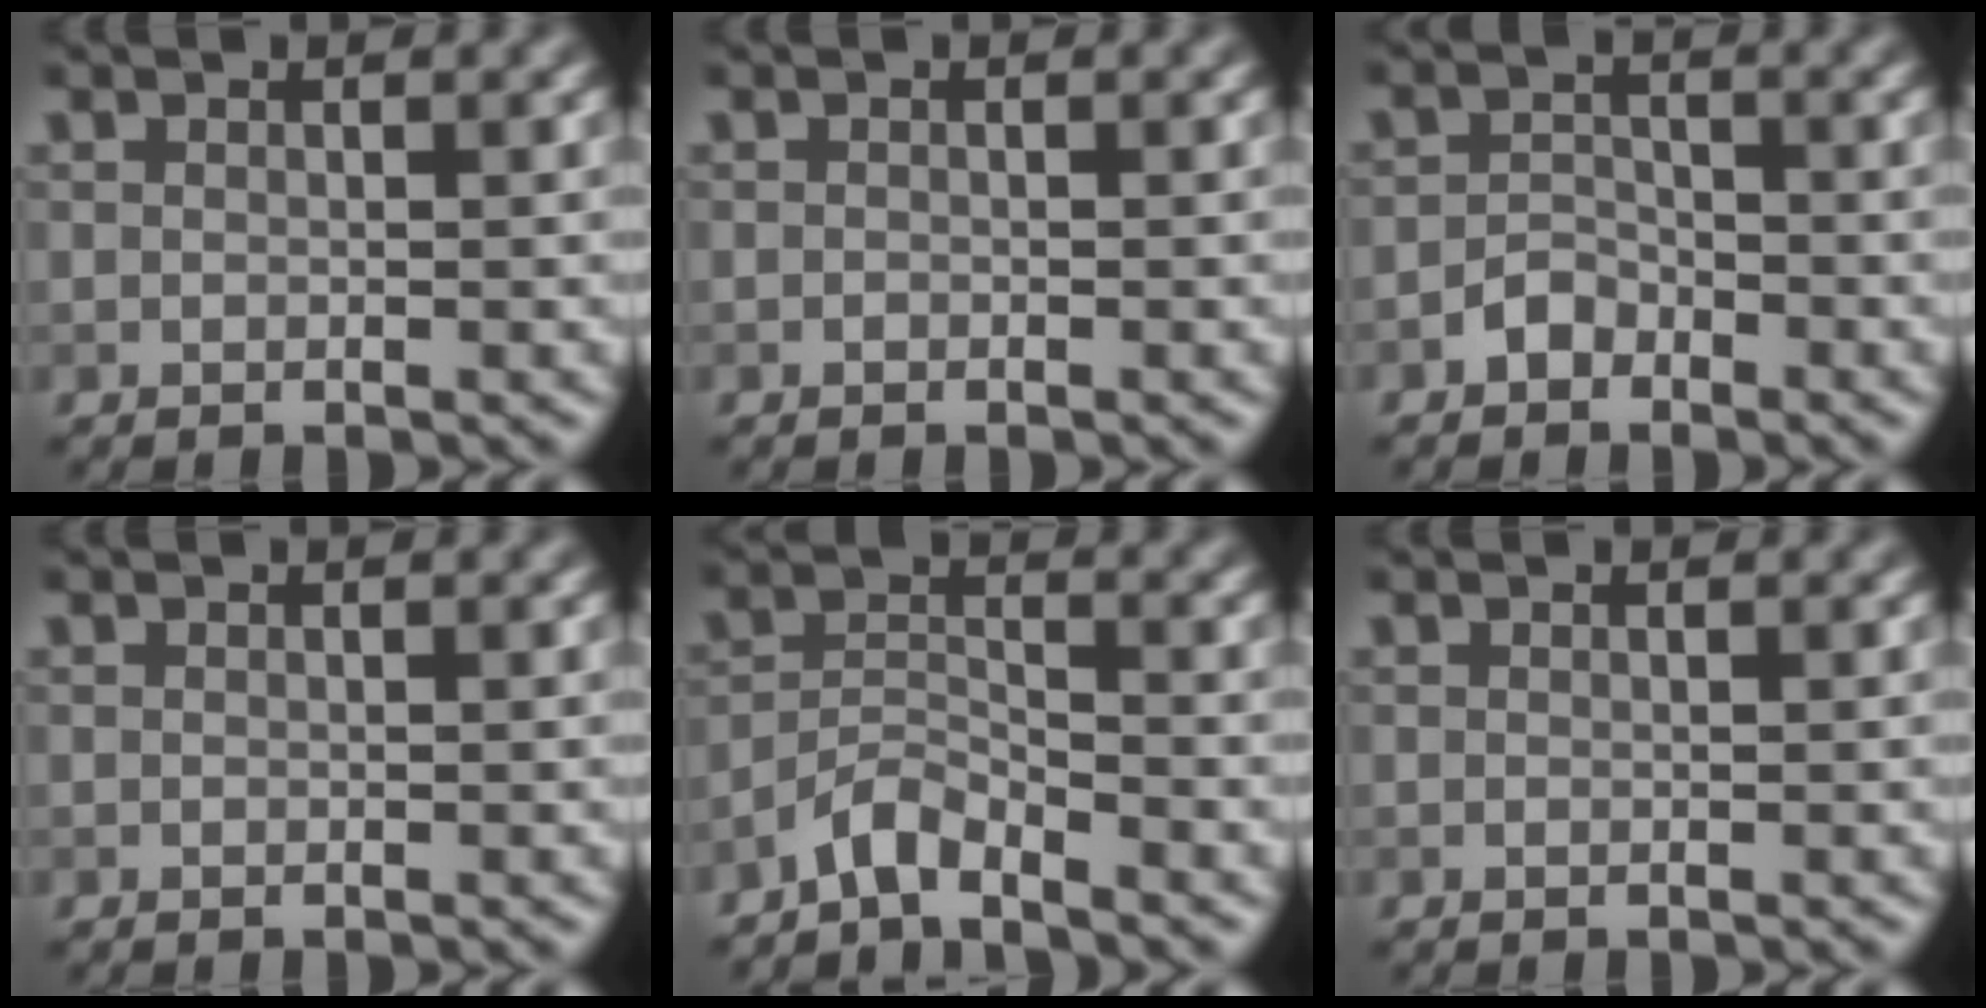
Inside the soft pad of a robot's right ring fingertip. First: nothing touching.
{"total": 0.0}
{"total": 1.6, "force": [-1.2, 1.0, 0.4], "torque": [-0.006, 0.009, -0.023]}
{"total": 0.0}
{"total": 2.9, "force": [-2.6, 0.4, 1.0], "torque": [-0.020, 0.007, -0.061]}
{"total": 0.0}